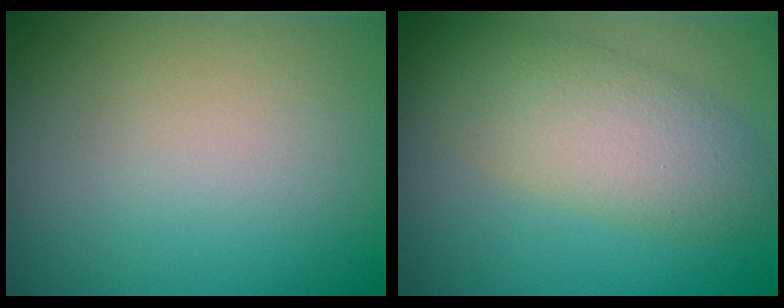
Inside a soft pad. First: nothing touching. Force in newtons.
{"total": 5.5, "press": 5.5, "slide": 0.2}